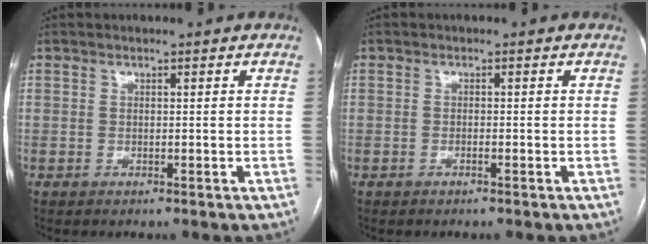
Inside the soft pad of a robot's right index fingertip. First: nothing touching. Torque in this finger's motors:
{"motor_torque": [-0.16, -0.12, -0.03, -0.01]}